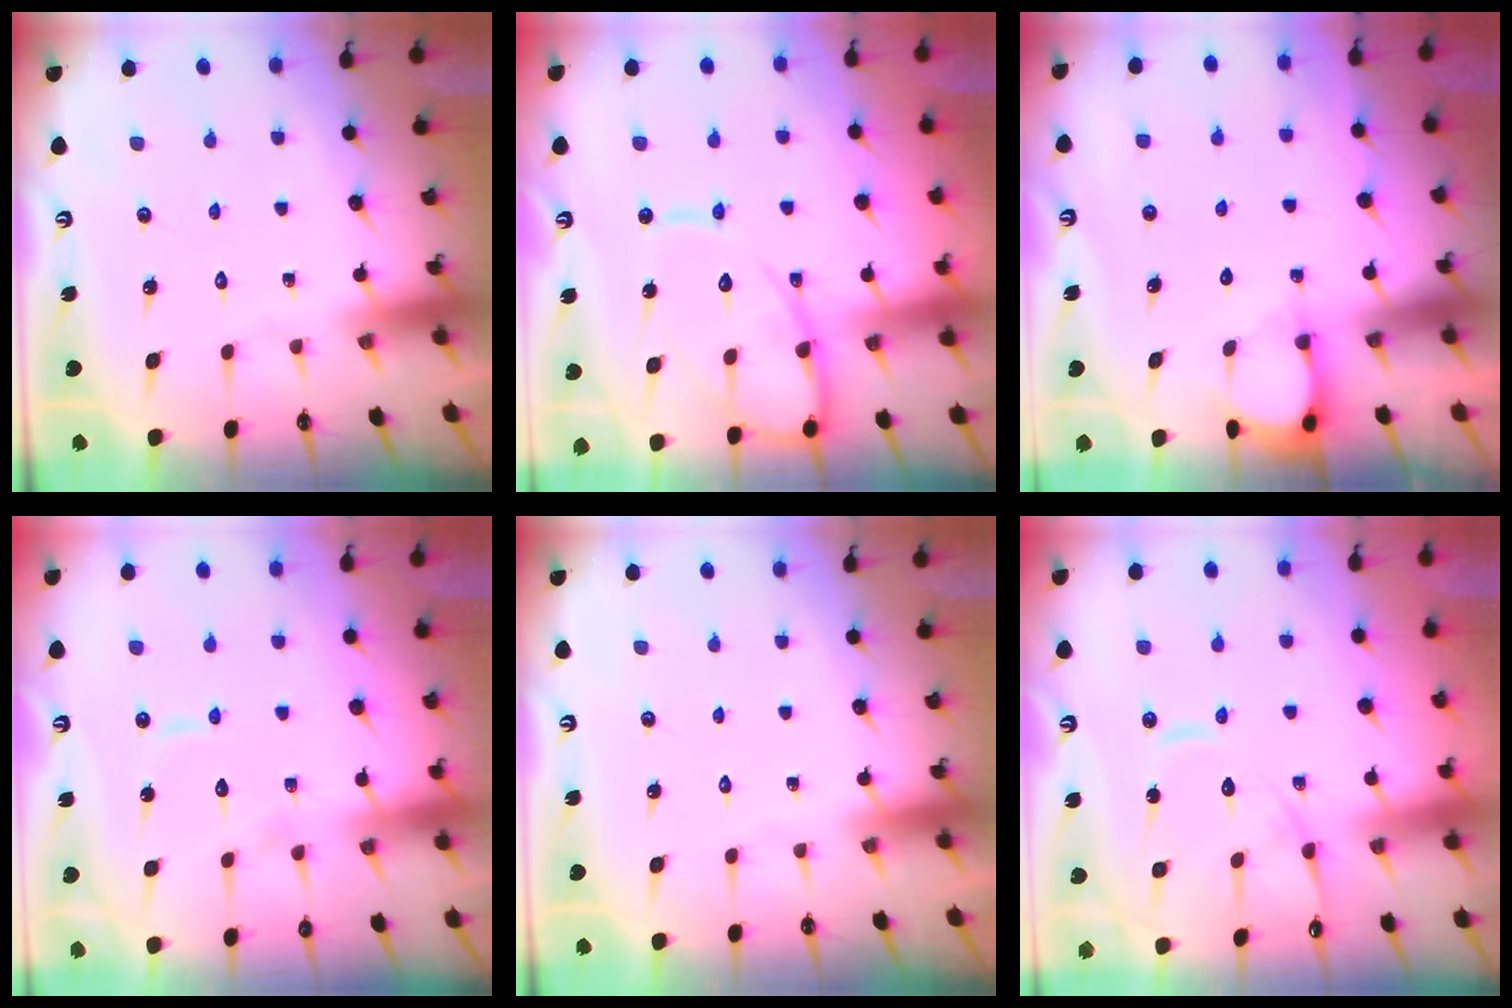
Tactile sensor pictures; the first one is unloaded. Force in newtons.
{"total": 12.9, "press": 12.9, "slide": 1.1}
{"total": 3.6, "press": 3.6, "slide": 0.5}
{"total": 7.2, "press": 7.1, "slide": 0.7}
{"total": 0.0}
{"total": 10.9, "press": 10.9, "slide": 0.5}